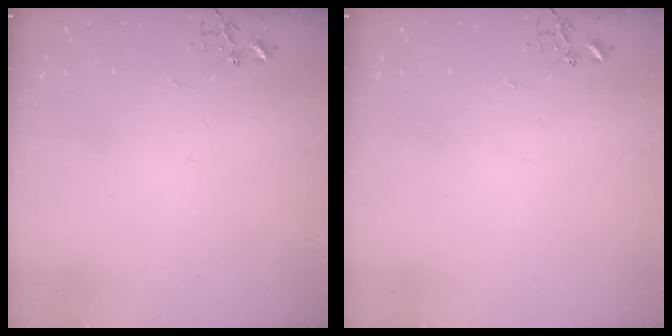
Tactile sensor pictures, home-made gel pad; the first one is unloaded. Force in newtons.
{"total": 0.0}